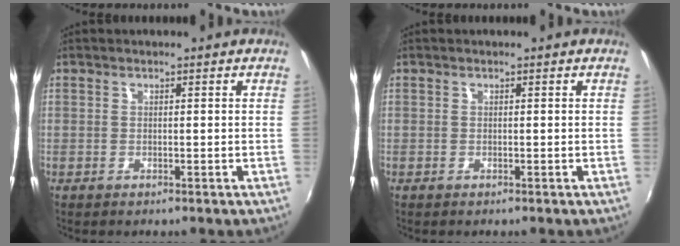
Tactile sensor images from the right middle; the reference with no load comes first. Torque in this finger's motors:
{"motor_torque": [0.05, -0.13, 0.04, 0.00]}